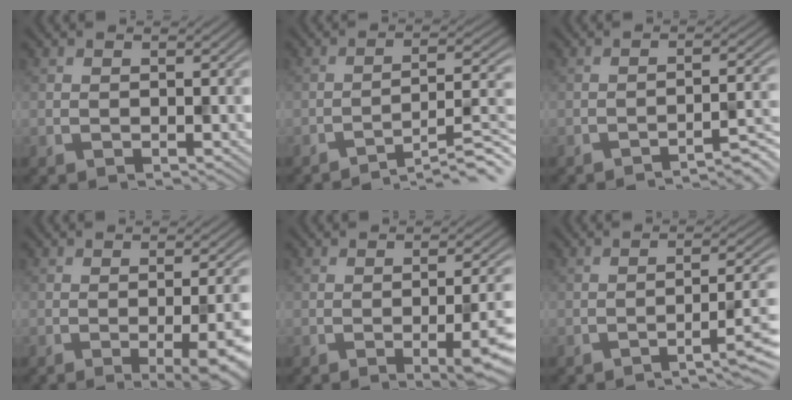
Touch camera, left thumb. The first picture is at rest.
{"total": 8.0, "force": [-5.8, 0.8, 5.4], "torque": [-0.078, 0.021, -0.091]}
{"total": 4.6, "force": [-3.5, 0.5, 3.0], "torque": [-0.037, 0.016, -0.062]}
{"total": 9.0, "force": [-2.9, 2.6, 8.1], "torque": [-0.092, -0.004, -0.030]}
{"total": 8.0, "force": [-2.3, 2.3, 7.3], "torque": [-0.098, -0.010, -0.025]}
{"total": 5.6, "force": [-3.0, 0.7, 4.7], "torque": [-0.067, 0.013, -0.055]}